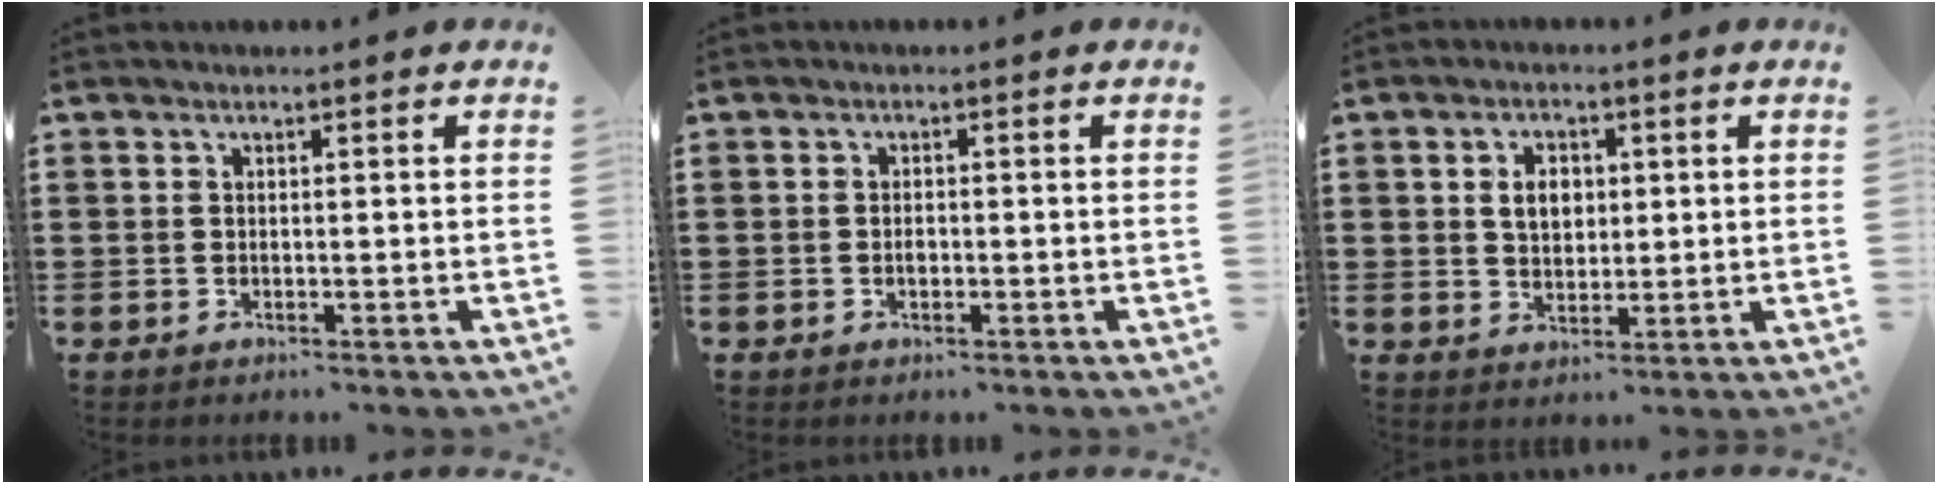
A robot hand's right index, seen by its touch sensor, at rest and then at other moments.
{"total": 1.2, "force": [-0.3, 0.6, 1.0], "torque": [-0.021, 0.000, -0.006]}
{"total": 4.0, "force": [0.7, 2.9, 2.7], "torque": [-0.053, 0.010, 0.008]}